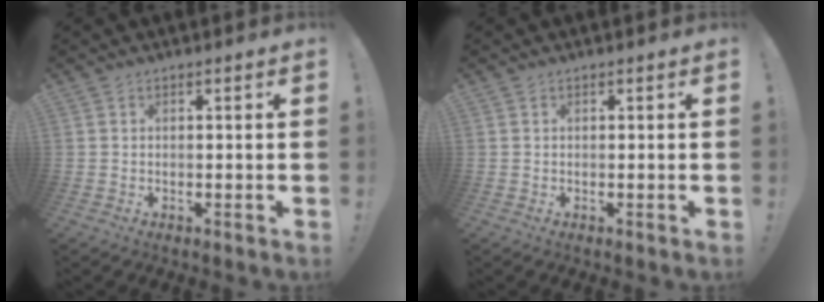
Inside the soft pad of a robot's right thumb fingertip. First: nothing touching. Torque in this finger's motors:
{"motor_torque": [-0.01, -0.21, -0.21, 0.25, -0.06]}